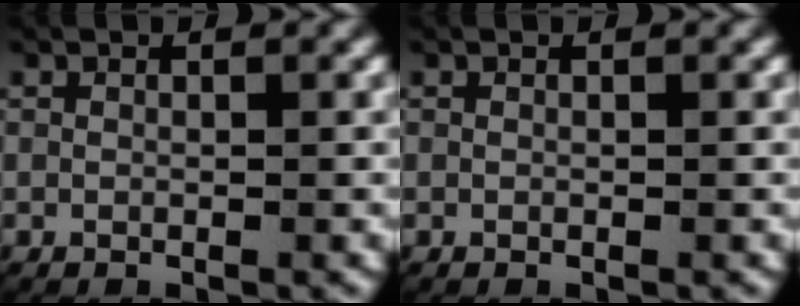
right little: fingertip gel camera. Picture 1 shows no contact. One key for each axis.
{"total": 0.0}